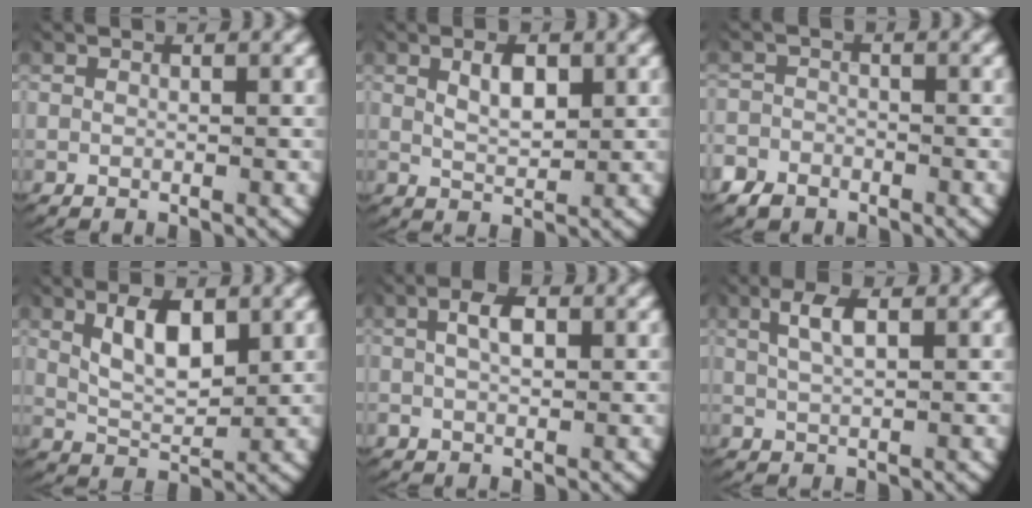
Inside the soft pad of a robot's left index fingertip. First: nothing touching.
{"total": 2.8, "force": [0.8, 1.5, 2.3], "torque": [-0.039, -0.008, 0.021]}
{"total": 3.1, "force": [-2.0, 2.4, 0.4], "torque": [-0.019, -0.014, -0.035]}
{"total": 4.4, "force": [1.4, 2.3, 3.5], "torque": [-0.068, -0.016, 0.034]}
{"total": 2.7, "force": [0.4, 1.5, 2.2], "torque": [-0.035, 0.002, 0.007]}
{"total": 2.5, "force": [1.0, 0.8, 2.1], "torque": [-0.039, 0.004, 0.021]}